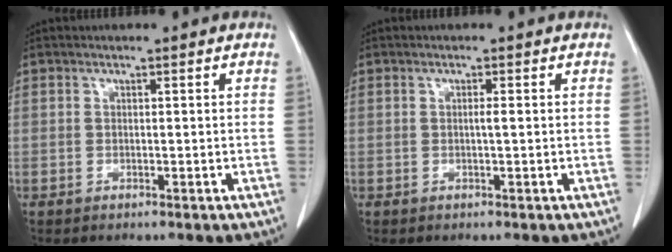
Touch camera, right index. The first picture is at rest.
{"total": 0.8, "force": [0.0, -0.1, 0.8], "torque": [-0.014, 0.000, -0.001]}